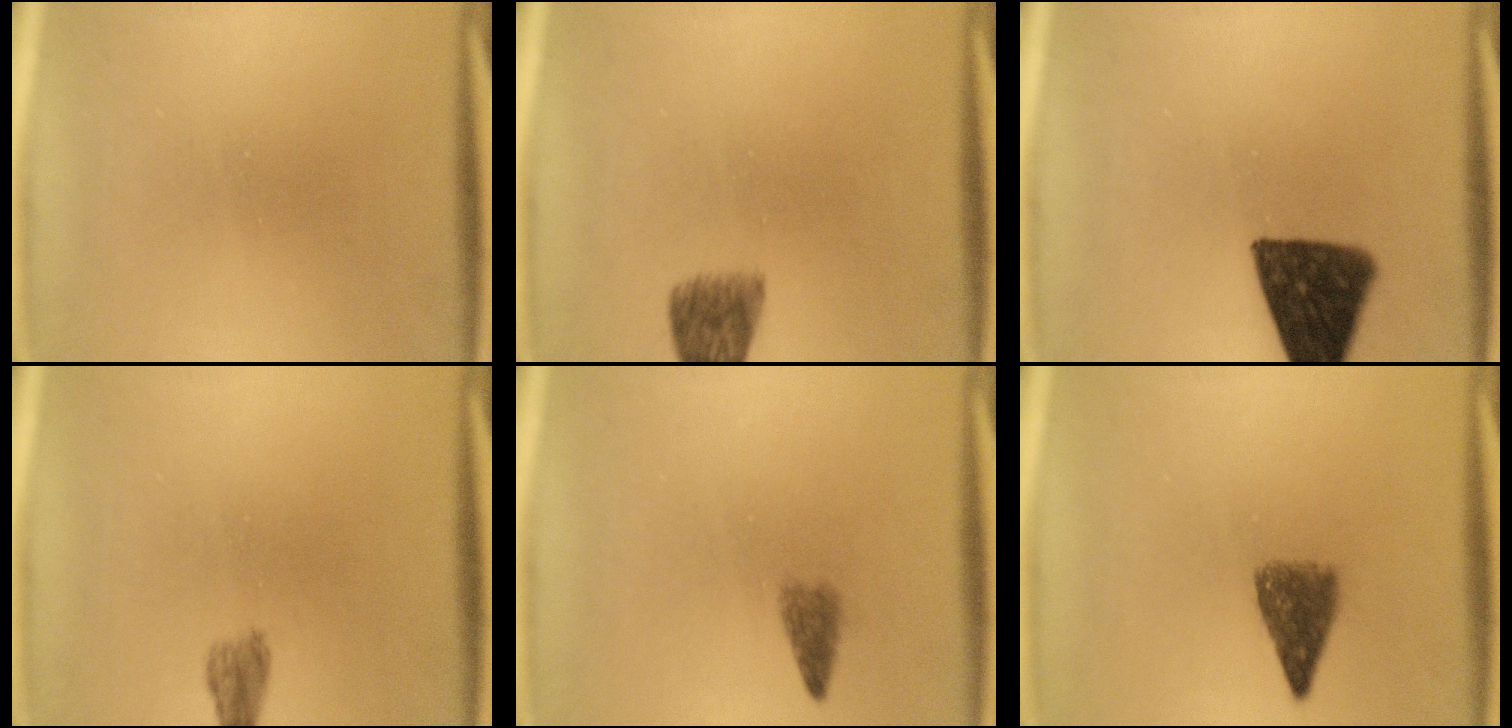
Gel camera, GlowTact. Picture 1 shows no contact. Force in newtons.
{"total": 5.4}
{"total": 12.5}
{"total": 1.6}
{"total": 2.2}
{"total": 4.5}